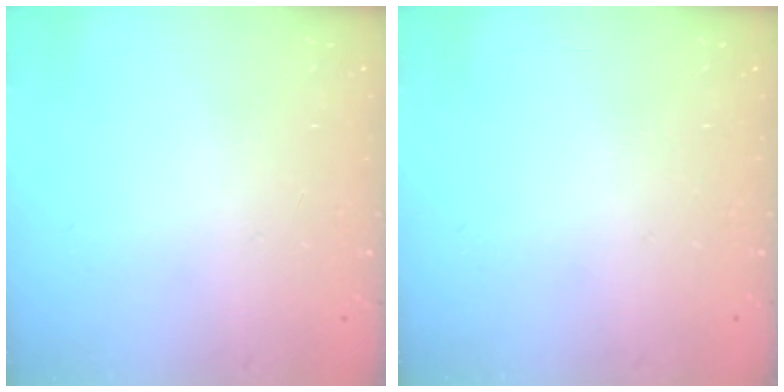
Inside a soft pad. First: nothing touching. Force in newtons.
{"total": 0.0}